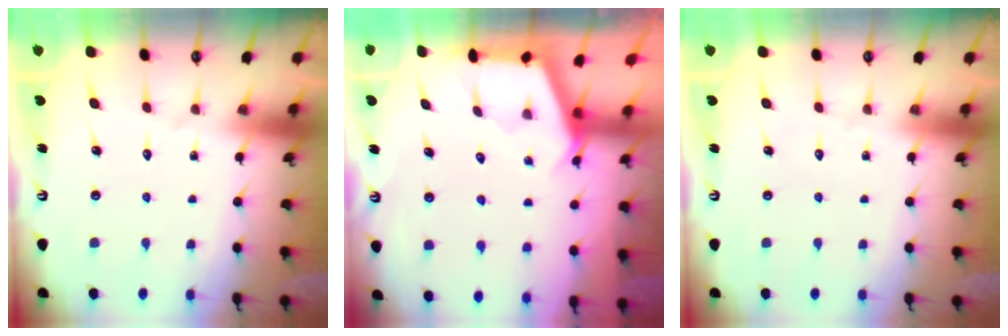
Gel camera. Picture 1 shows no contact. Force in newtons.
{"total": 2.4, "press": 2.4, "slide": 0.3}
{"total": 0.0}